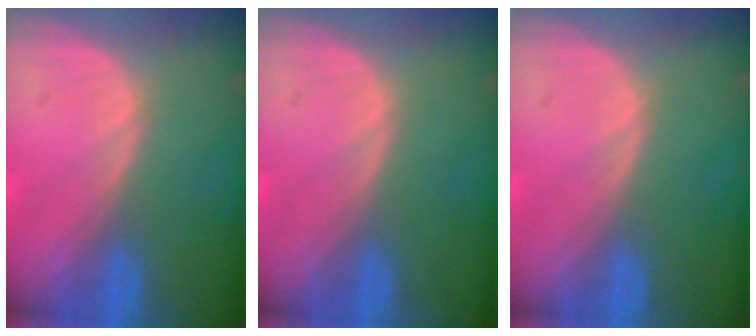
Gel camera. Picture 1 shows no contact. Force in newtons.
{"total": 0.0}
{"total": 0.0}